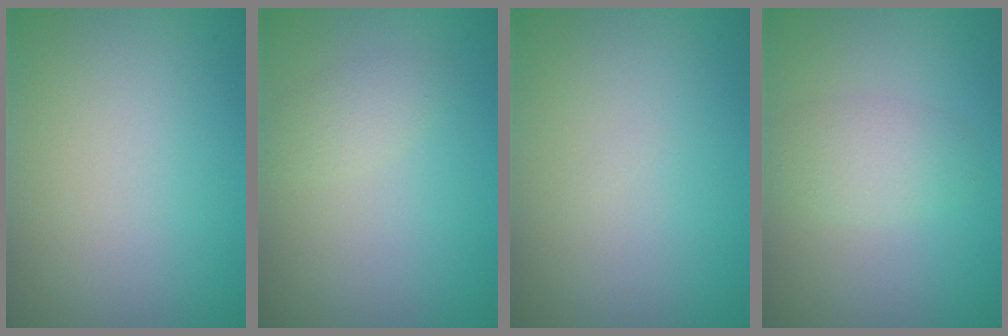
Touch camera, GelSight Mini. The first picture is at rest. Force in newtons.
{"total": 1.6, "press": 1.6, "slide": 0.1}
{"total": 0.0}
{"total": 2.7, "press": 2.7, "slide": 0.1}